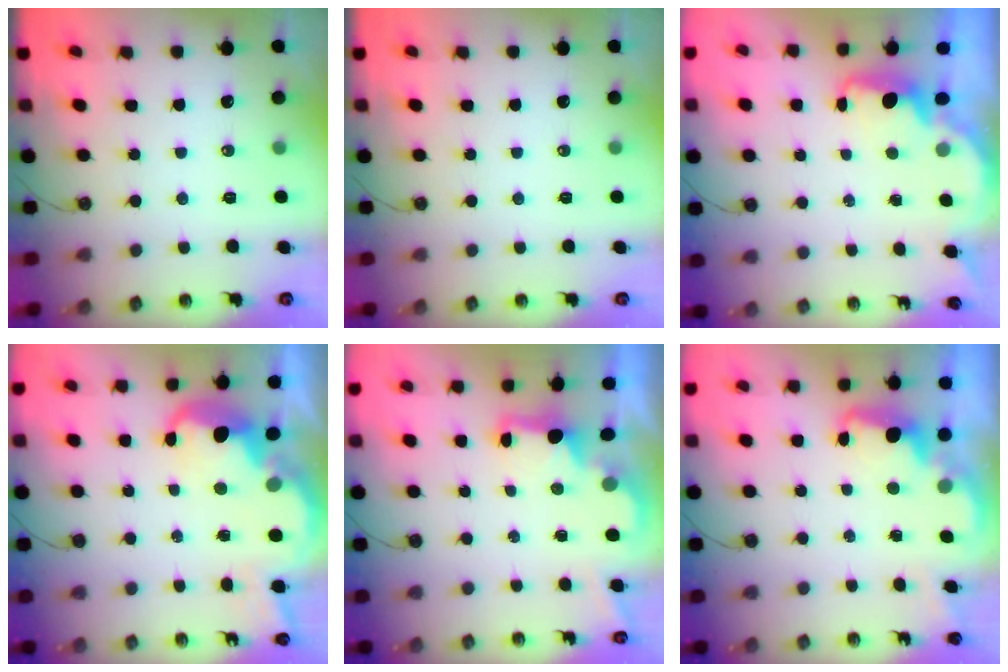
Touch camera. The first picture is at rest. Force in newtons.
{"total": 0.0}
{"total": 1.6, "press": 1.5, "slide": 0.6}
{"total": 7.9, "press": 7.9, "slide": 0.6}
{"total": 2.1, "press": 2.0, "slide": 0.7}
{"total": 2.5, "press": 2.4, "slide": 0.5}